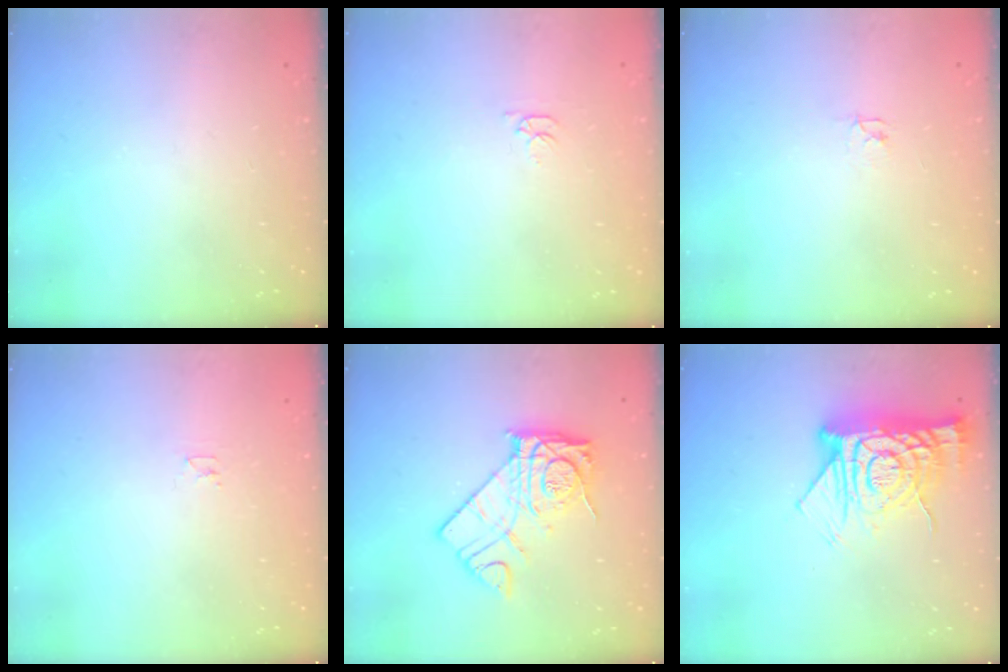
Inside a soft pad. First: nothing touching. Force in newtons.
{"total": 2.7, "press": 2.7, "slide": 0.4}
{"total": 2.1, "press": 2.1, "slide": 0.3}
{"total": 2.4, "press": 2.4, "slide": 0.3}
{"total": 13.2, "press": 13.1, "slide": 1.3}
{"total": 17.9, "press": 17.8, "slide": 1.7}